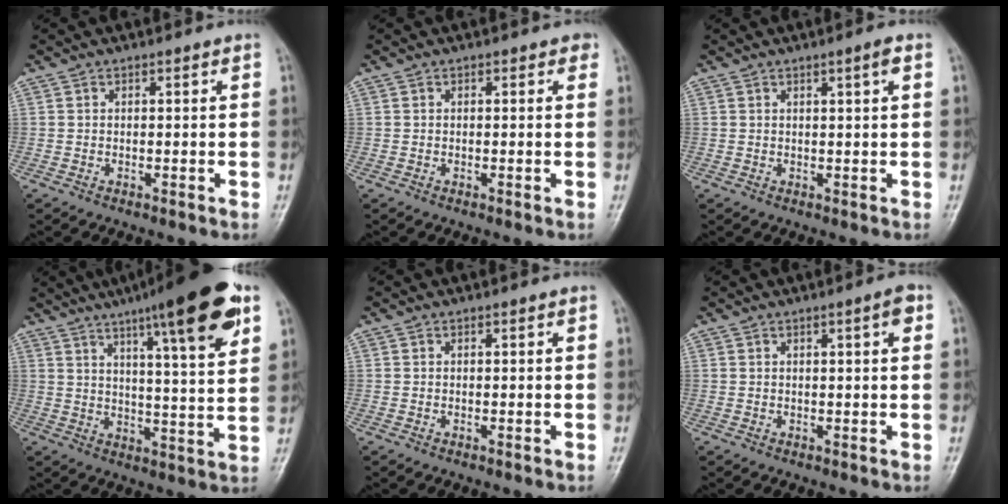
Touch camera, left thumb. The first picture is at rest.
{"total": 0.8, "force": [0.4, 0.5, 0.5], "torque": [0.002, 0.001, -0.002]}
{"total": 2.0, "force": [0.9, -0.2, 1.8], "torque": [-0.031, -0.004, 0.016]}
{"total": 19.4, "force": [10.8, 3.1, 15.8], "torque": [-0.213, -0.031, 0.157]}
{"total": 0.0}
{"total": 2.6, "force": [1.1, 0.2, 2.4], "torque": [-0.034, 0.000, 0.015]}